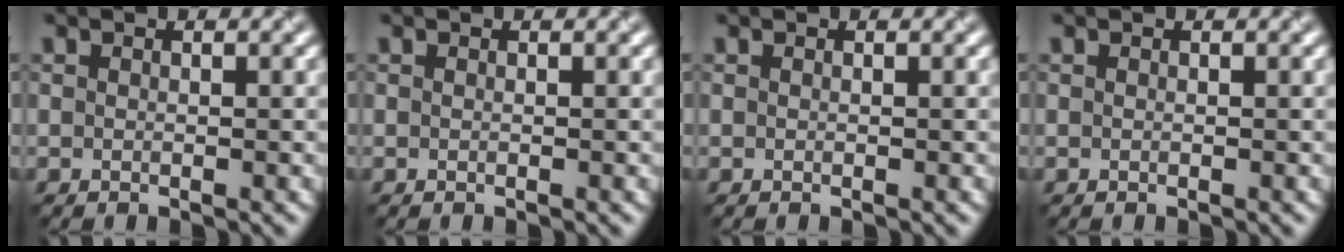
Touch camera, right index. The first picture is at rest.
{"total": 0.0}
{"total": 0.0}
{"total": 0.0}